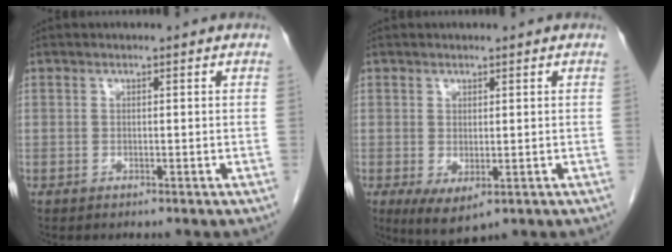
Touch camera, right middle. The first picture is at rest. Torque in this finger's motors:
{"motor_torque": [0.48, -0.68, 0.28, 0.07]}